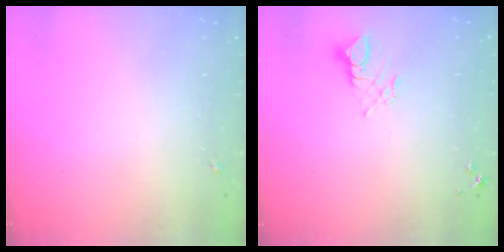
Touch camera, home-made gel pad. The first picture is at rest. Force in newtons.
{"total": 4.8, "press": 4.8, "slide": 0.2}